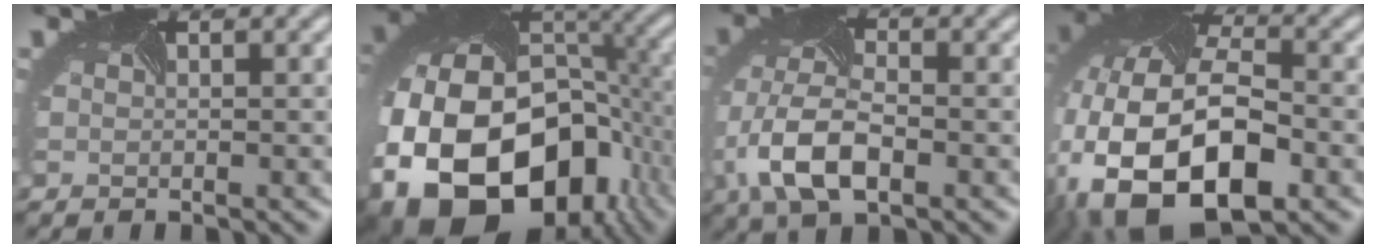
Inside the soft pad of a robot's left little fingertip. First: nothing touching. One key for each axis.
{"total": 20.7, "fx": -8.1, "fy": 14.0, "fz": 12.8, "tx": -0.256, "ty": -0.043, "tz": -0.110}
{"total": 7.0, "fx": -2.4, "fy": 3.8, "fz": 5.4, "tx": -0.132, "ty": -0.010, "tz": -0.051}
{"total": 17.4, "fx": -5.1, "fy": 10.8, "fz": 12.7, "tx": -0.260, "ty": -0.028, "tz": -0.079}